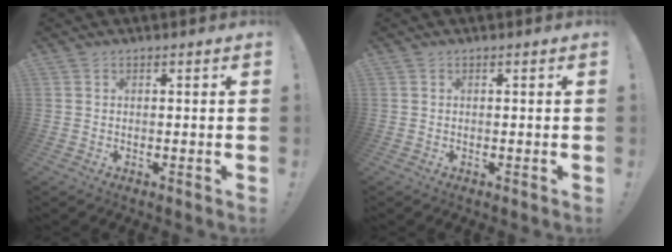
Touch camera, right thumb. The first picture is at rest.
{"total": 0.0}